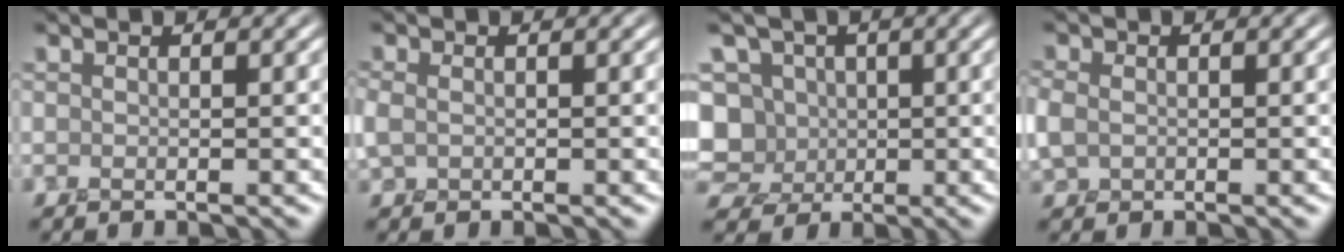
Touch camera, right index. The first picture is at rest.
{"total": 1.0, "force": [0.1, 0.9, 0.3], "torque": [-0.010, 0.005, -0.001]}
{"total": 10.9, "force": [1.6, 9.7, 4.6], "torque": [-0.099, 0.037, -0.007]}
{"total": 1.6, "force": [0.1, 1.5, 0.6], "torque": [-0.017, 0.005, -0.002]}